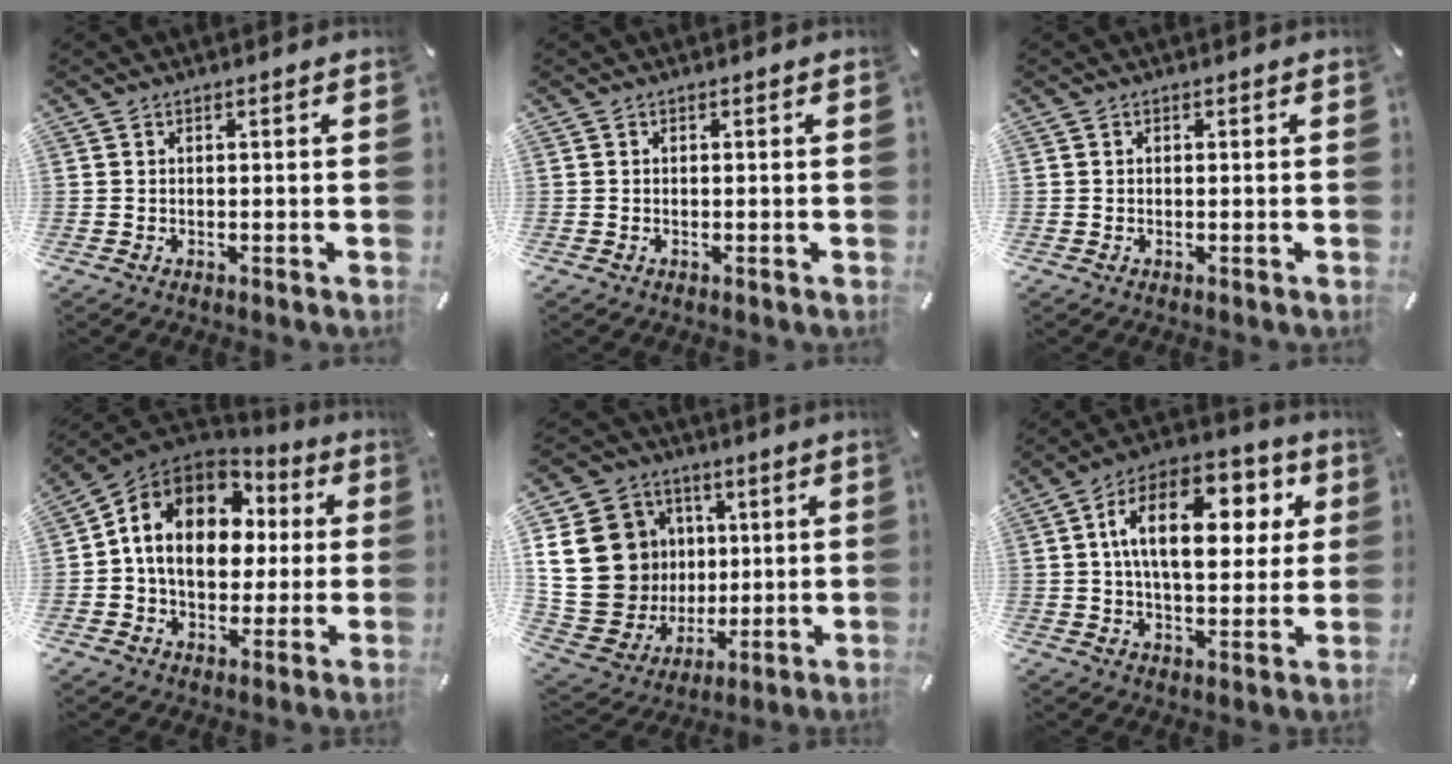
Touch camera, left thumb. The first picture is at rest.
{"total": 0.0}
{"total": 0.0}
{"total": 15.0, "force": [2.6, 11.6, 9.1], "torque": [-0.175, 0.000, 0.049]}
{"total": 22.5, "force": [3.8, 20.0, 9.7], "torque": [-0.191, -0.012, 0.104]}
{"total": 19.0, "force": [5.7, 10.9, 14.4], "torque": [-0.235, -0.009, 0.093]}